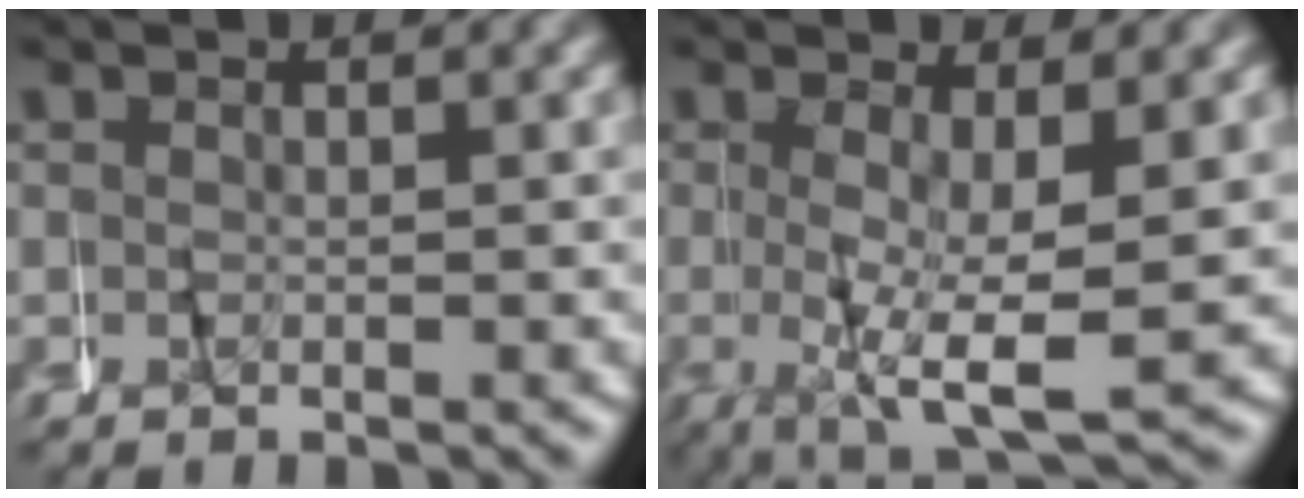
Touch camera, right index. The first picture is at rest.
{"total": 6.2, "force": [-1.5, 1.8, 5.8], "torque": [-0.103, -0.022, -0.010]}